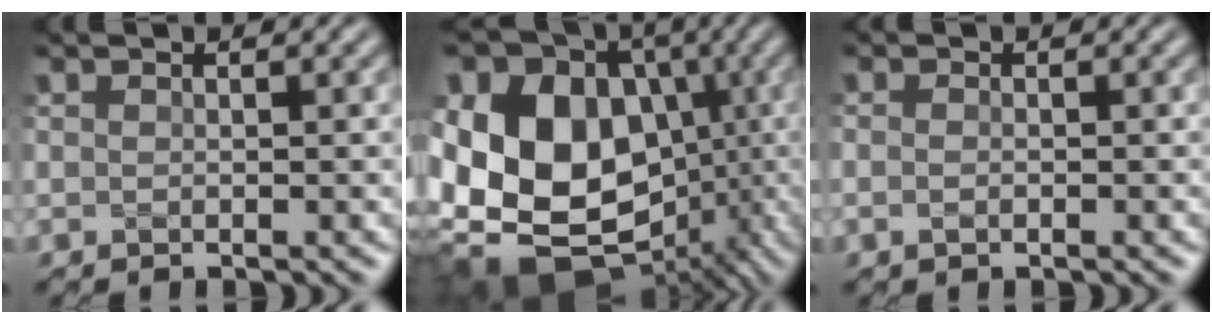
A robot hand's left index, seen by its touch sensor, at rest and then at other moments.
{"total": 20.9, "force": [-2.5, 17.6, 11.0], "torque": [-0.210, 0.007, -0.058]}
{"total": 0.9, "force": [-0.3, 0.6, 0.6], "torque": [-0.013, 0.000, -0.008]}